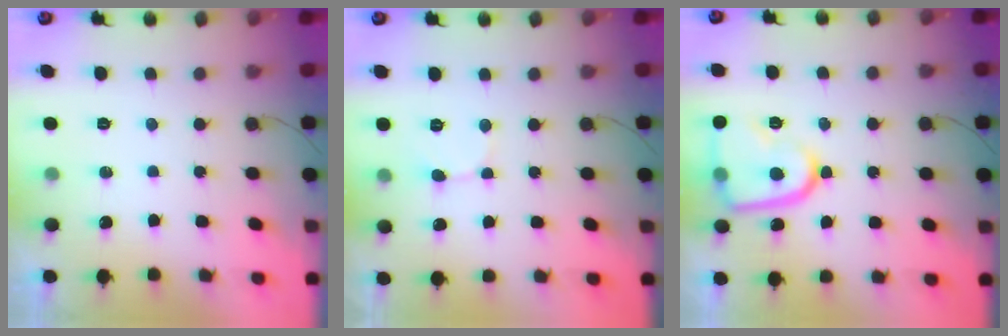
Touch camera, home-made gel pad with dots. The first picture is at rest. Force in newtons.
{"total": 2.5, "press": 2.5, "slide": 0.3}
{"total": 14.5, "press": 14.4, "slide": 1.3}